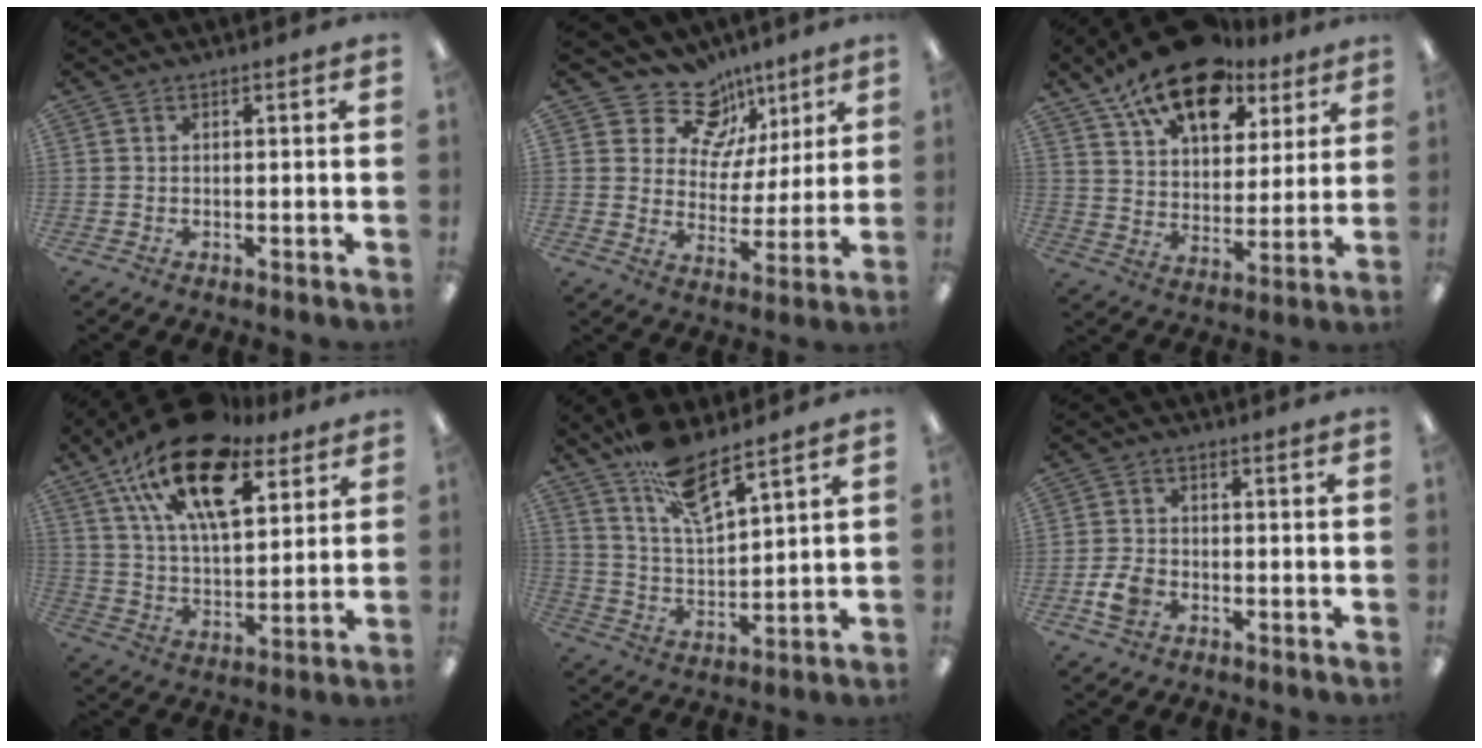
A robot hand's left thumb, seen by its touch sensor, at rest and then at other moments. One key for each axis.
{"total": 13.7, "fx": 9.0, "fy": 9.4, "fz": 4.3, "tx": -0.068, "ty": -0.059, "tz": 0.169}
{"total": 18.3, "fx": 12.6, "fy": 9.4, "fz": 9.3, "tx": -0.158, "ty": -0.069, "tz": 0.221}
{"total": 22.0, "fx": 13.2, "fy": 10.1, "fz": 14.4, "tx": -0.257, "ty": -0.060, "tz": 0.231}
{"total": 11.8, "fx": 9.3, "fy": 3.2, "fz": 6.5, "tx": -0.119, "ty": -0.053, "tz": 0.167}
{"total": 5.0, "fx": -2.3, "fy": 3.4, "fz": 2.9, "tx": -0.062, "ty": 0.007, "tz": -0.043}